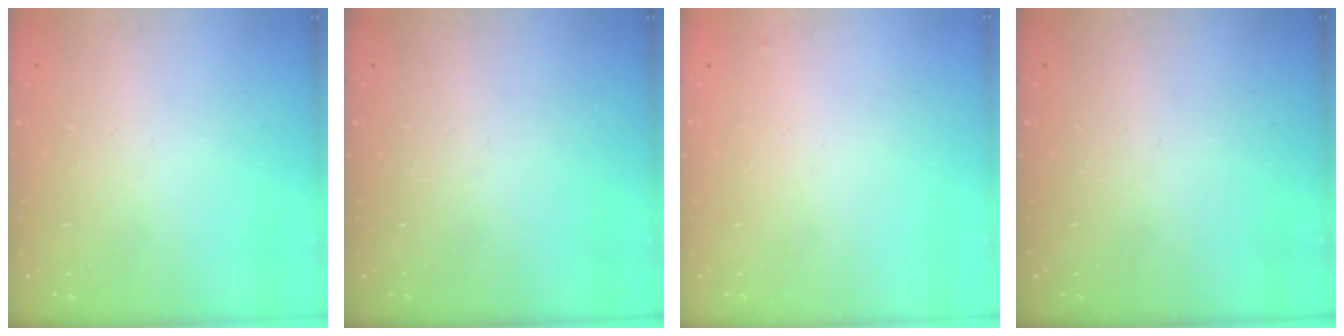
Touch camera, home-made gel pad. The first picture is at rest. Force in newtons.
{"total": 0.0}
{"total": 3.2, "press": 3.2, "slide": 0.4}
{"total": 0.0}